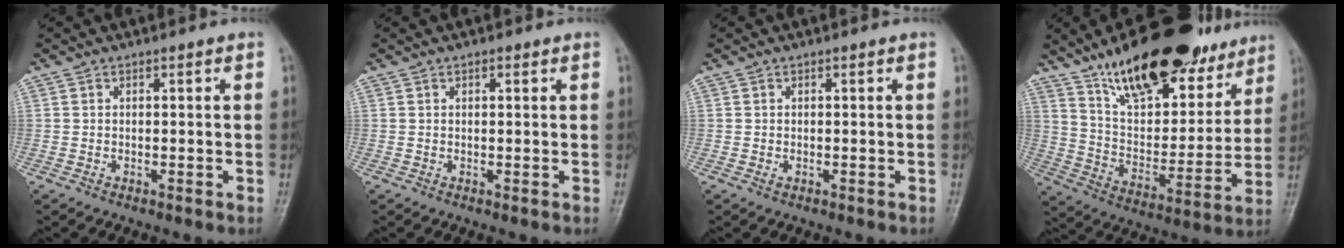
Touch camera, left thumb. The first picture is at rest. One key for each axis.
{"total": 1.1, "fx": 0.5, "fy": 0.5, "fz": 0.8, "tx": -0.010, "ty": 0.001, "tz": 0.005}
{"total": 1.0, "fx": -0.1, "fy": 0.6, "fz": 0.8, "tx": -0.013, "ty": 0.005, "tz": 0.001}
{"total": 26.4, "fx": 18.2, "fy": 11.0, "fz": 15.7, "tx": -0.199, "ty": -0.067, "tz": 0.293}